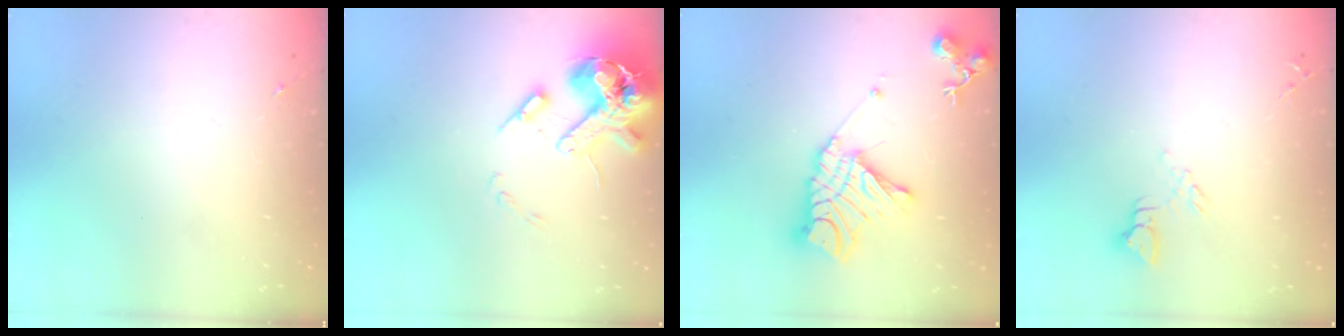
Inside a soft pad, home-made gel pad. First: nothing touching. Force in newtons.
{"total": 15.3, "press": 15.1, "slide": 2.6}
{"total": 17.0, "press": 16.9, "slide": 1.3}
{"total": 5.1, "press": 5.1, "slide": 0.4}